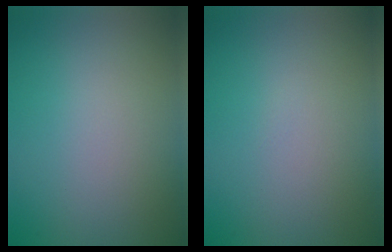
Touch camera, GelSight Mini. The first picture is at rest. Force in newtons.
{"total": 0.0}